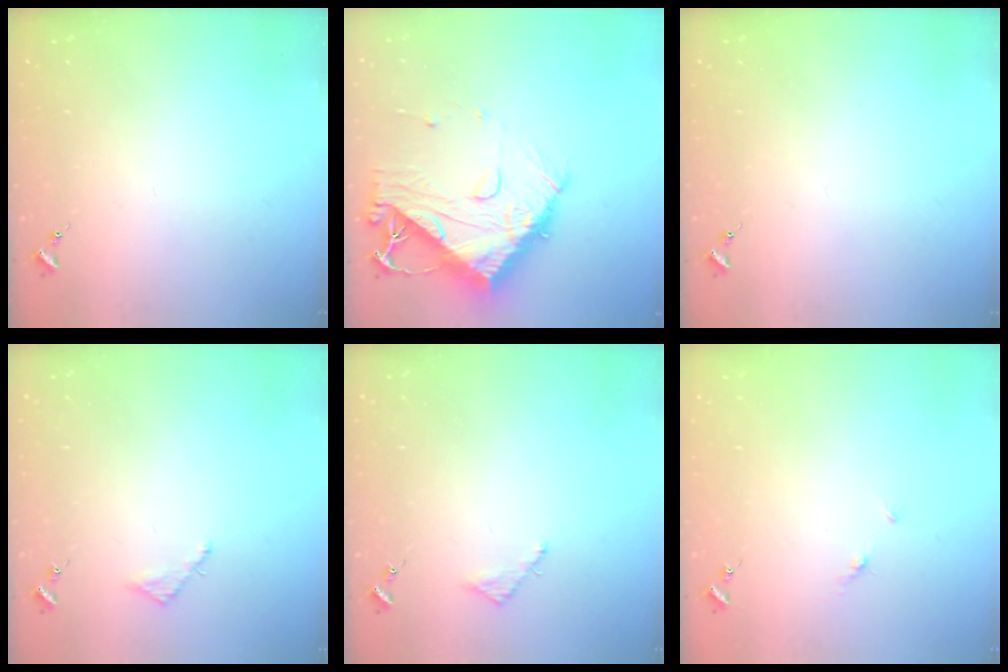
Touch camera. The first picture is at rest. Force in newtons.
{"total": 14.2, "press": 14.1, "slide": 1.2}
{"total": 0.0}
{"total": 2.5, "press": 2.5, "slide": 0.2}
{"total": 2.5, "press": 2.5, "slide": 0.2}
{"total": 3.9, "press": 3.8, "slide": 0.5}